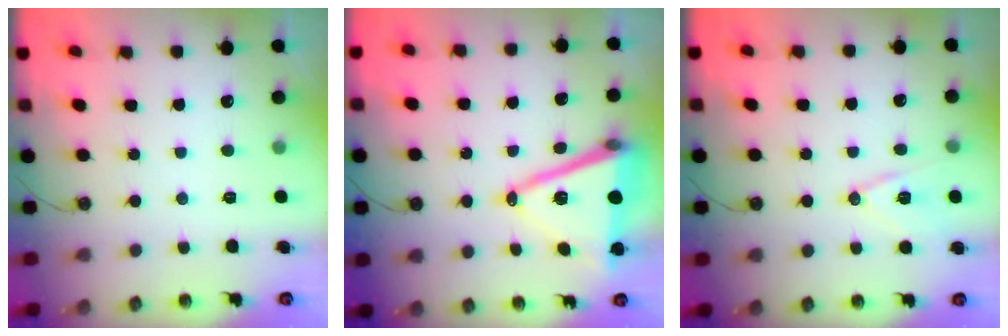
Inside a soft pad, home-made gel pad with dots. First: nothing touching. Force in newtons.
{"total": 15.8, "press": 15.3, "slide": 3.9}
{"total": 11.2, "press": 10.7, "slide": 3.3}